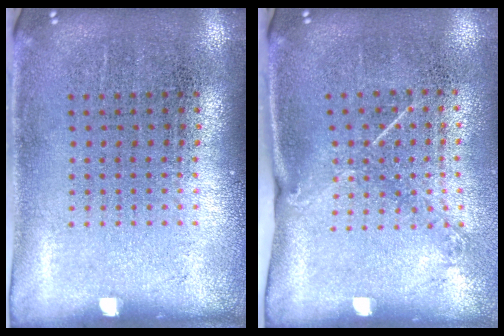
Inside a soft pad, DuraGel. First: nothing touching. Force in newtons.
{"total": 1.4, "press": 1.0, "slide": 1.0}